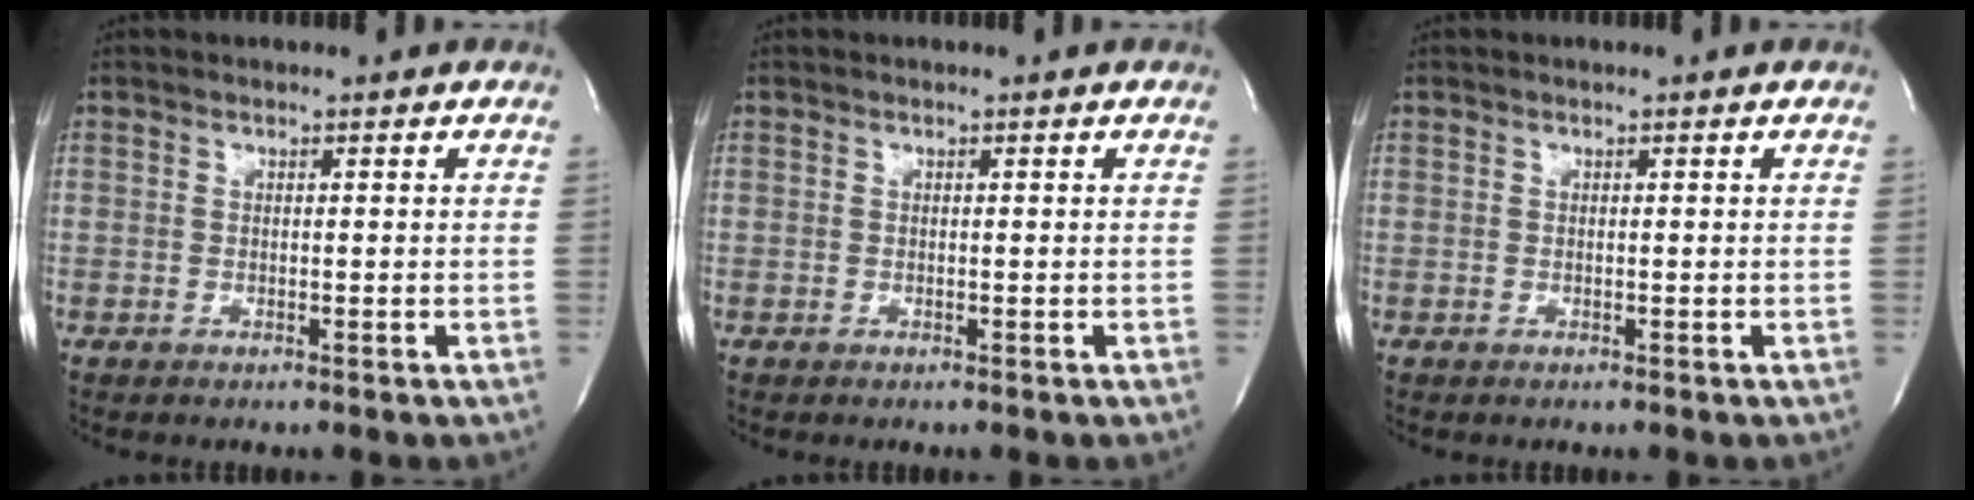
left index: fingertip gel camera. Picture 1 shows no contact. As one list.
[{"total": 0.0}, {"total": 0.0}]